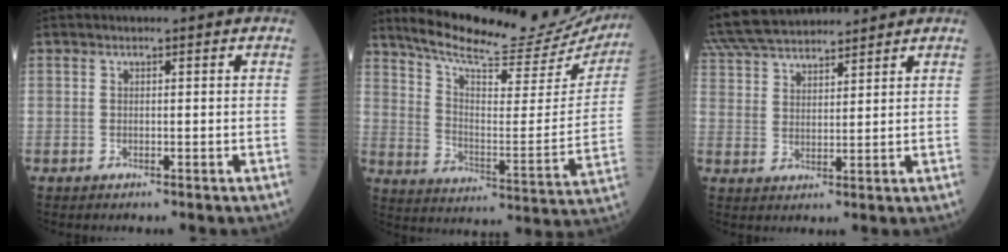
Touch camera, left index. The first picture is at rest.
{"total": 25.1, "force": [22.8, 4.3, 9.7], "torque": [-0.157, -0.053, 0.305]}
{"total": 15.6, "force": [13.7, 4.4, 6.0], "torque": [-0.143, 0.051, 0.250]}